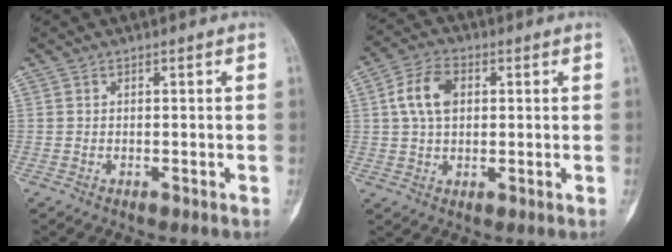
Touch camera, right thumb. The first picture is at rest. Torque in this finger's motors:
{"motor_torque": [1.03, 0.85, 0.83, 0.17, 0.01]}